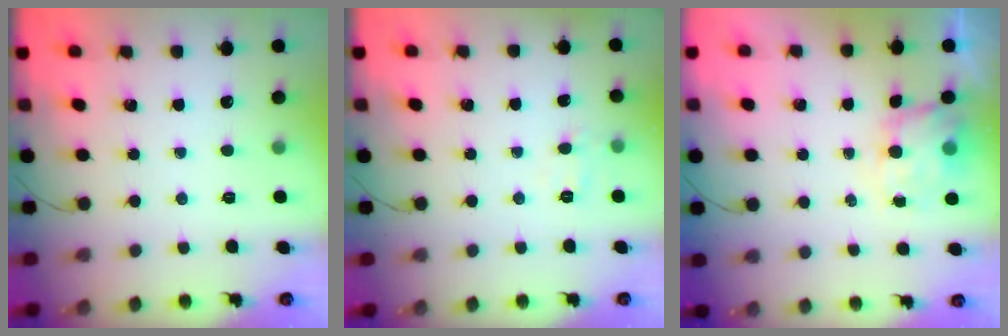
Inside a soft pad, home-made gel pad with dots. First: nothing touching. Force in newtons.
{"total": 5.3, "press": 5.2, "slide": 1.1}
{"total": 5.2, "press": 5.0, "slide": 1.3}